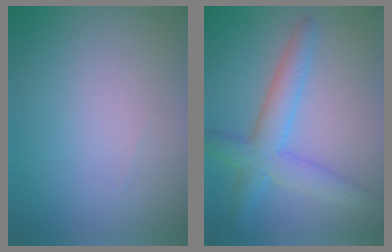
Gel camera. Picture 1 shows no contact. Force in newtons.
{"total": 4.4, "press": 4.4, "slide": 0.0}